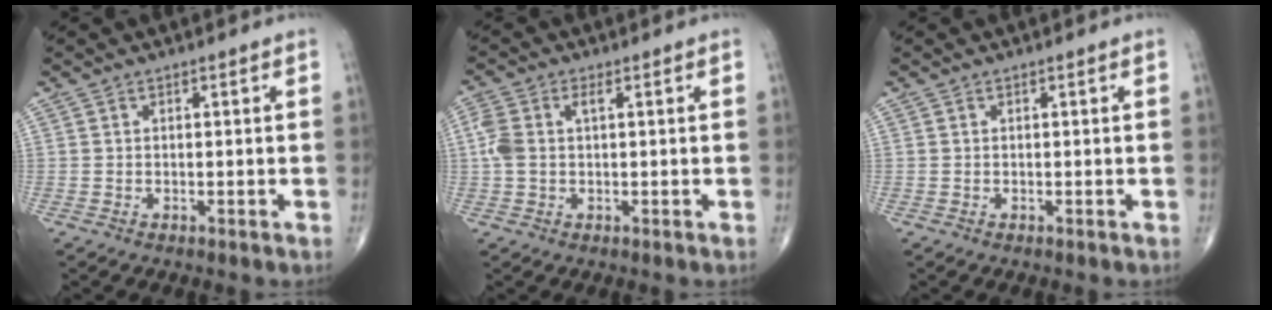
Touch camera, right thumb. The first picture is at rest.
{"total": 5.3, "force": [0.9, 2.9, 4.3], "torque": [-0.130, 0.024, 0.017]}
{"total": 0.0}